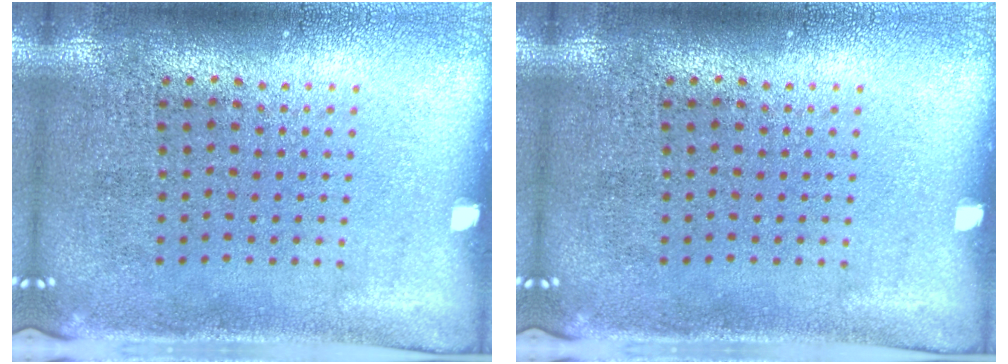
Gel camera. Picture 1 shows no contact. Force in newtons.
{"total": 0.0}